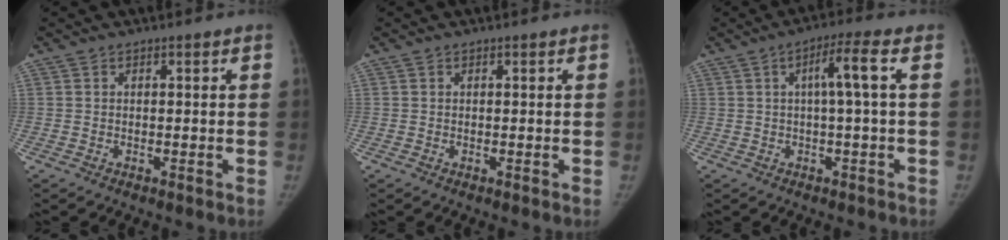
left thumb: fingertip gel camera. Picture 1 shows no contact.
{"total": 0.0}
{"total": 5.3, "force": [0.7, -0.3, 5.2], "torque": [-0.100, 0.013, 0.014]}